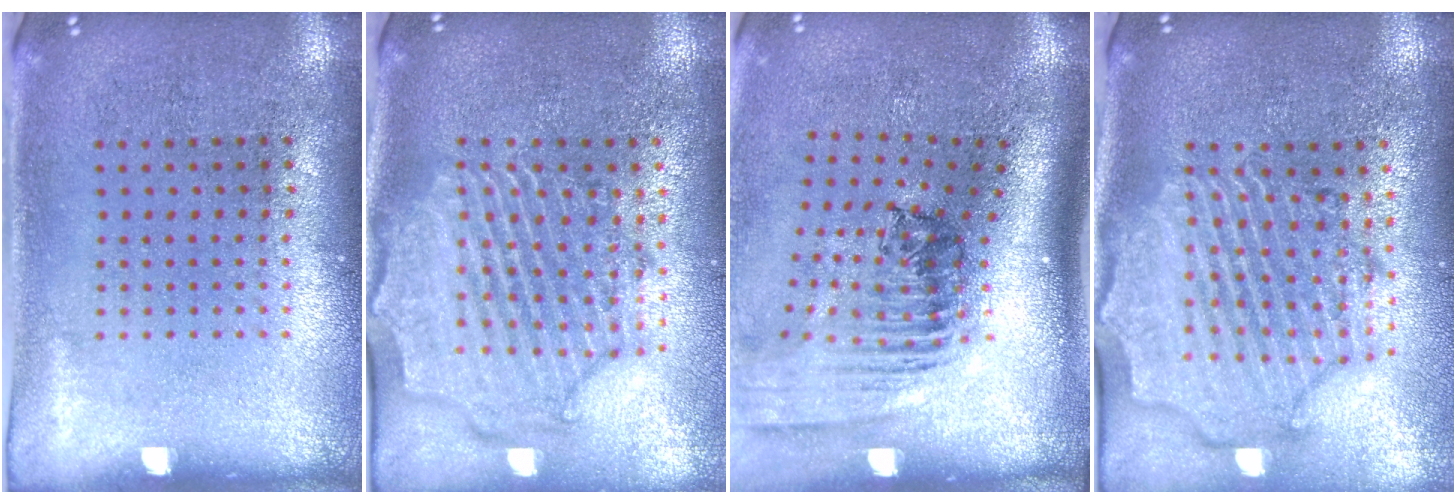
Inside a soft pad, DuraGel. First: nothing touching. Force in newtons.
{"total": 2.3, "press": 2.2, "slide": 0.8}
{"total": 2.5, "press": 1.8, "slide": 1.8}
{"total": 2.8, "press": 2.5, "slide": 1.3}